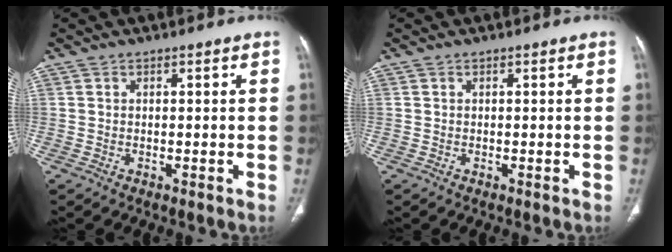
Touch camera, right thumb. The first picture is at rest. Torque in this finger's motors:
{"motor_torque": [-0.05, -0.11, 0.35, 0.05, -0.02]}